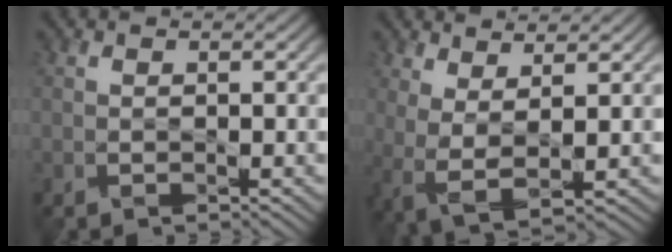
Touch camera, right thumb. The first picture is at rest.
{"total": 4.5, "force": [1.4, 1.4, 4.0], "torque": [-0.099, -0.003, 0.028]}